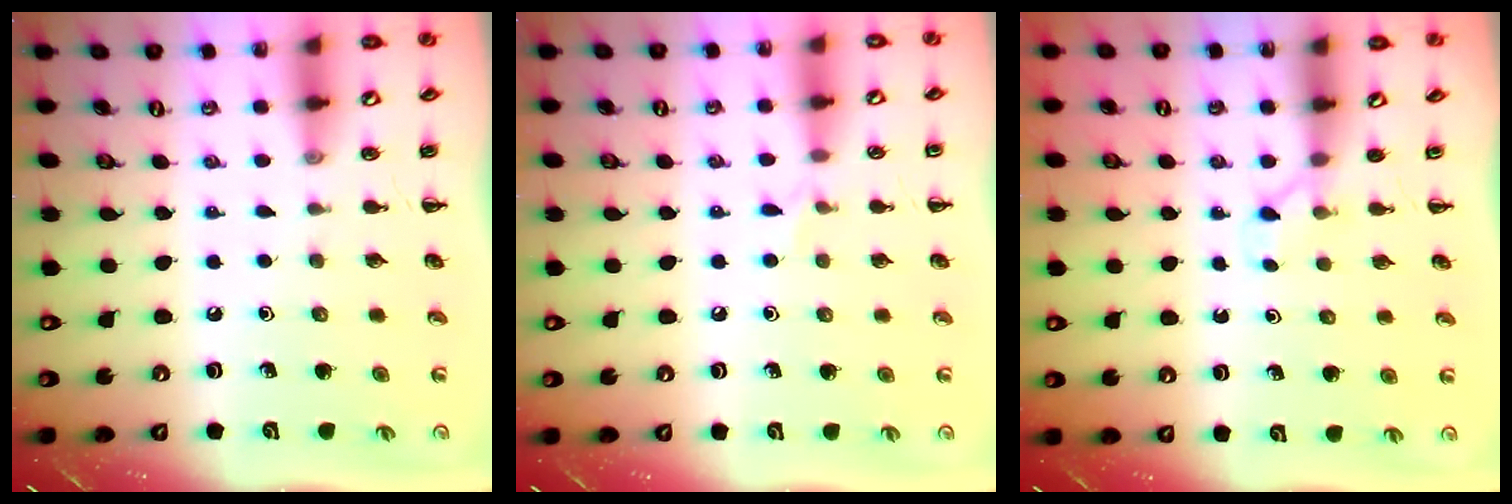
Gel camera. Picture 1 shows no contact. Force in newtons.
{"total": 3.8, "press": 3.6, "slide": 1.3}
{"total": 2.4, "press": 2.3, "slide": 0.7}